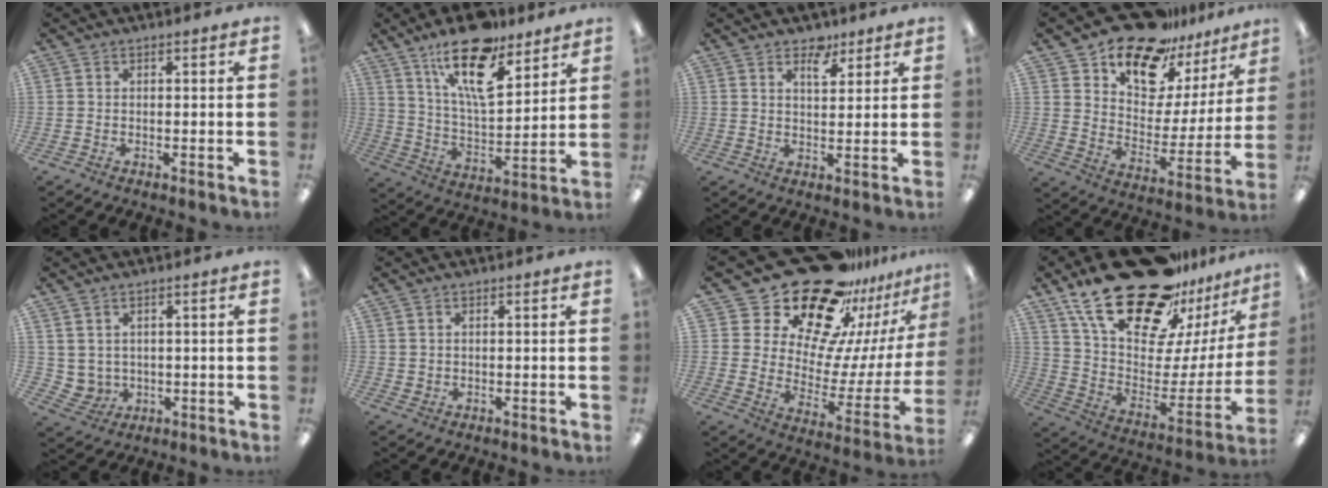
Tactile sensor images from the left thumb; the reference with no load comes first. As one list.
[{"total": 19.0, "force": [12.4, 7.6, 12.3], "torque": [-0.198, -0.063, 0.207]}, {"total": 5.2, "force": [3.6, 2.7, 2.6], "torque": [-0.021, -0.021, 0.059]}, {"total": 17.5, "force": [14.8, 7.7, 5.2], "torque": [-0.099, -0.122, 0.265]}, {"total": 3.7, "force": [2.1, 3.1, 0.7], "torque": [-0.032, -0.012, 0.040]}, {"total": 1.2, "force": [0.7, 1.0, 0.1], "torque": [-0.003, 0.002, 0.011]}, {"total": 25.8, "force": [19.6, 13.0, 10.6], "torque": [-0.171, -0.146, 0.361]}, {"total": 28.6, "force": [20.0, 13.0, 15.7], "torque": [-0.266, -0.123, 0.367]}]